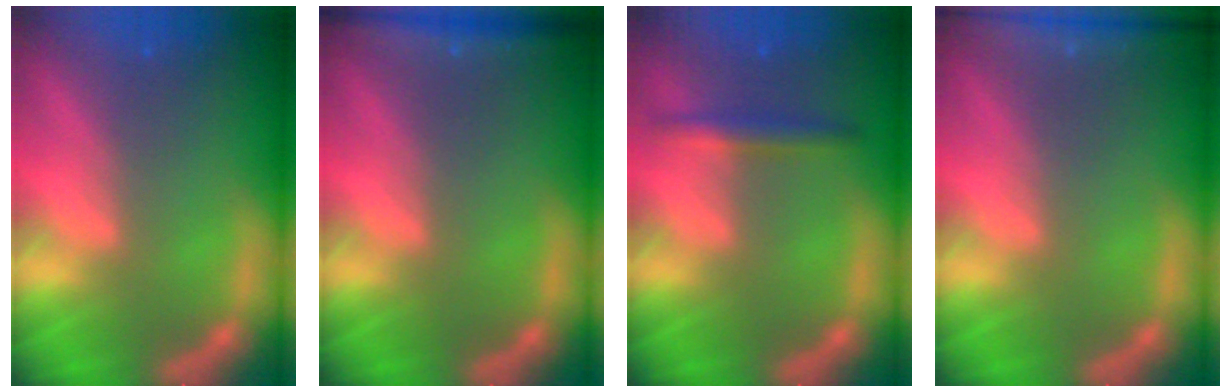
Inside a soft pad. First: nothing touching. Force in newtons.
{"total": 4.0}
{"total": 2.4}
{"total": 7.4}